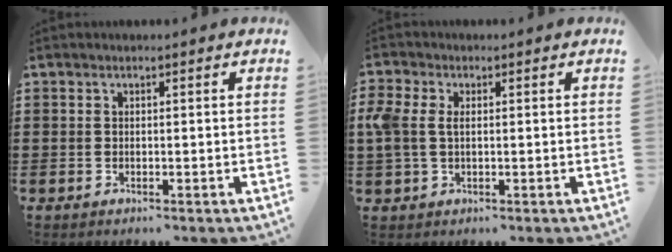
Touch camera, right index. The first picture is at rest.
{"total": 4.0, "force": [0.5, 2.6, 3.0], "torque": [-0.087, 0.002, 0.000]}